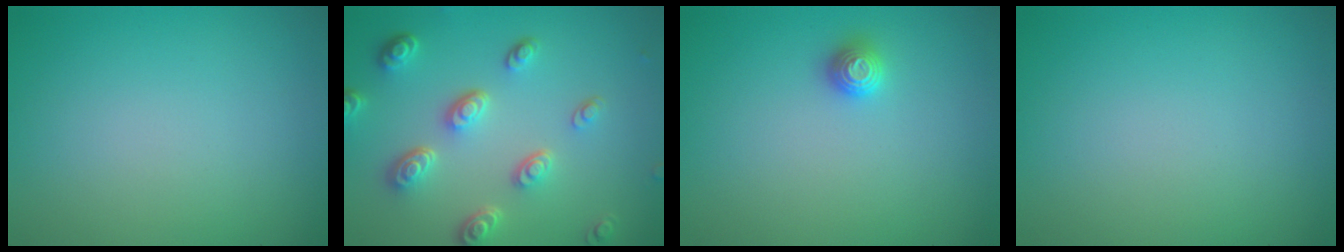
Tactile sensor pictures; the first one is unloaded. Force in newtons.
{"total": 4.8, "press": 3.7, "slide": 3.1}
{"total": 1.0, "press": 1.0, "slide": 0.3}
{"total": 0.0}